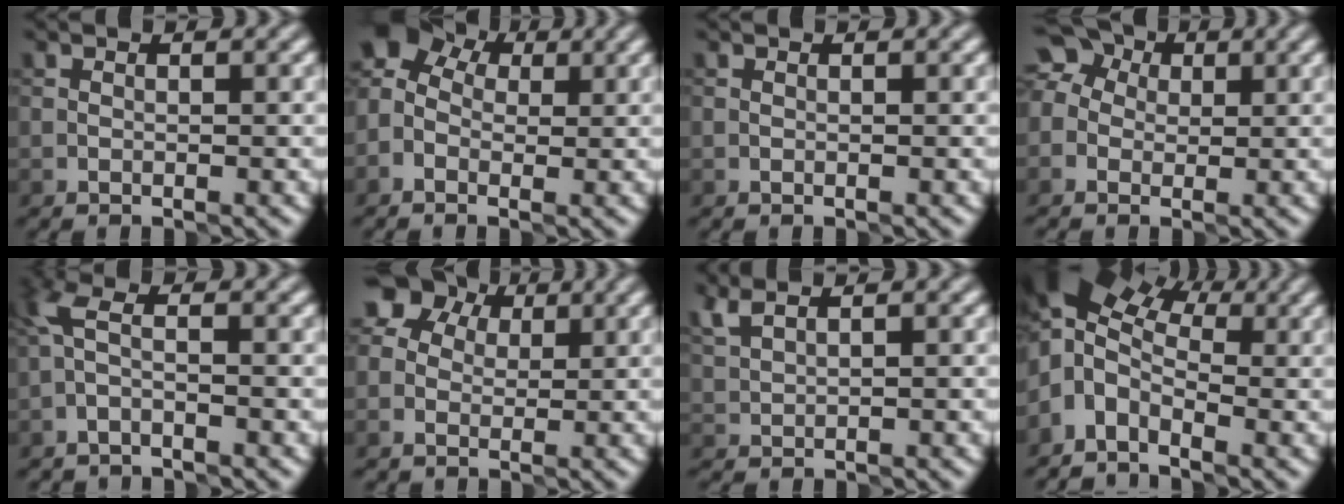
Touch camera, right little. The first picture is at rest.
{"total": 7.4, "force": [1.4, 5.5, 4.7], "torque": [-0.093, 0.040, -0.001]}
{"total": 0.0}
{"total": 6.7, "force": [1.5, 5.6, 3.3], "torque": [-0.061, 0.033, -0.012]}
{"total": 2.2, "force": [-1.0, 0.8, 1.7], "torque": [-0.045, 0.008, -0.028]}
{"total": 5.4, "force": [2.0, 4.6, 2.1], "torque": [-0.033, 0.028, 0.010]}
{"total": 1.6, "force": [1.4, 0.3, 0.7], "torque": [-0.015, 0.008, 0.038]}
{"total": 7.4, "force": [0.4, 4.7, 5.7], "torque": [-0.116, 0.010, -0.012]}